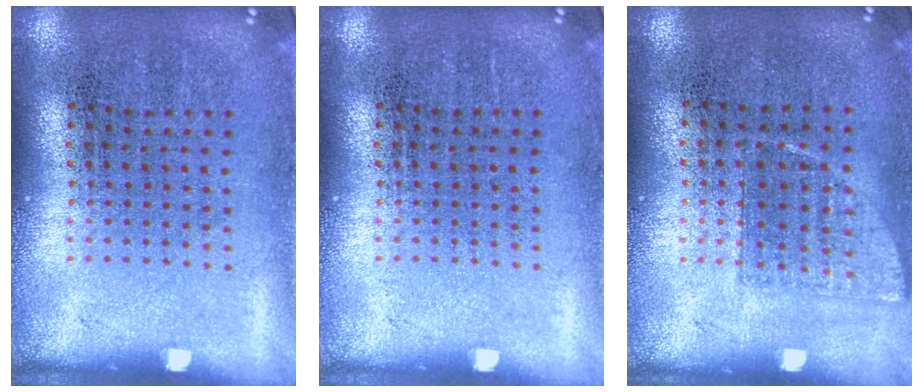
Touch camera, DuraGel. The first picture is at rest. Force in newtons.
{"total": 0.0}
{"total": 0.7, "press": 0.7, "slide": 0.2}